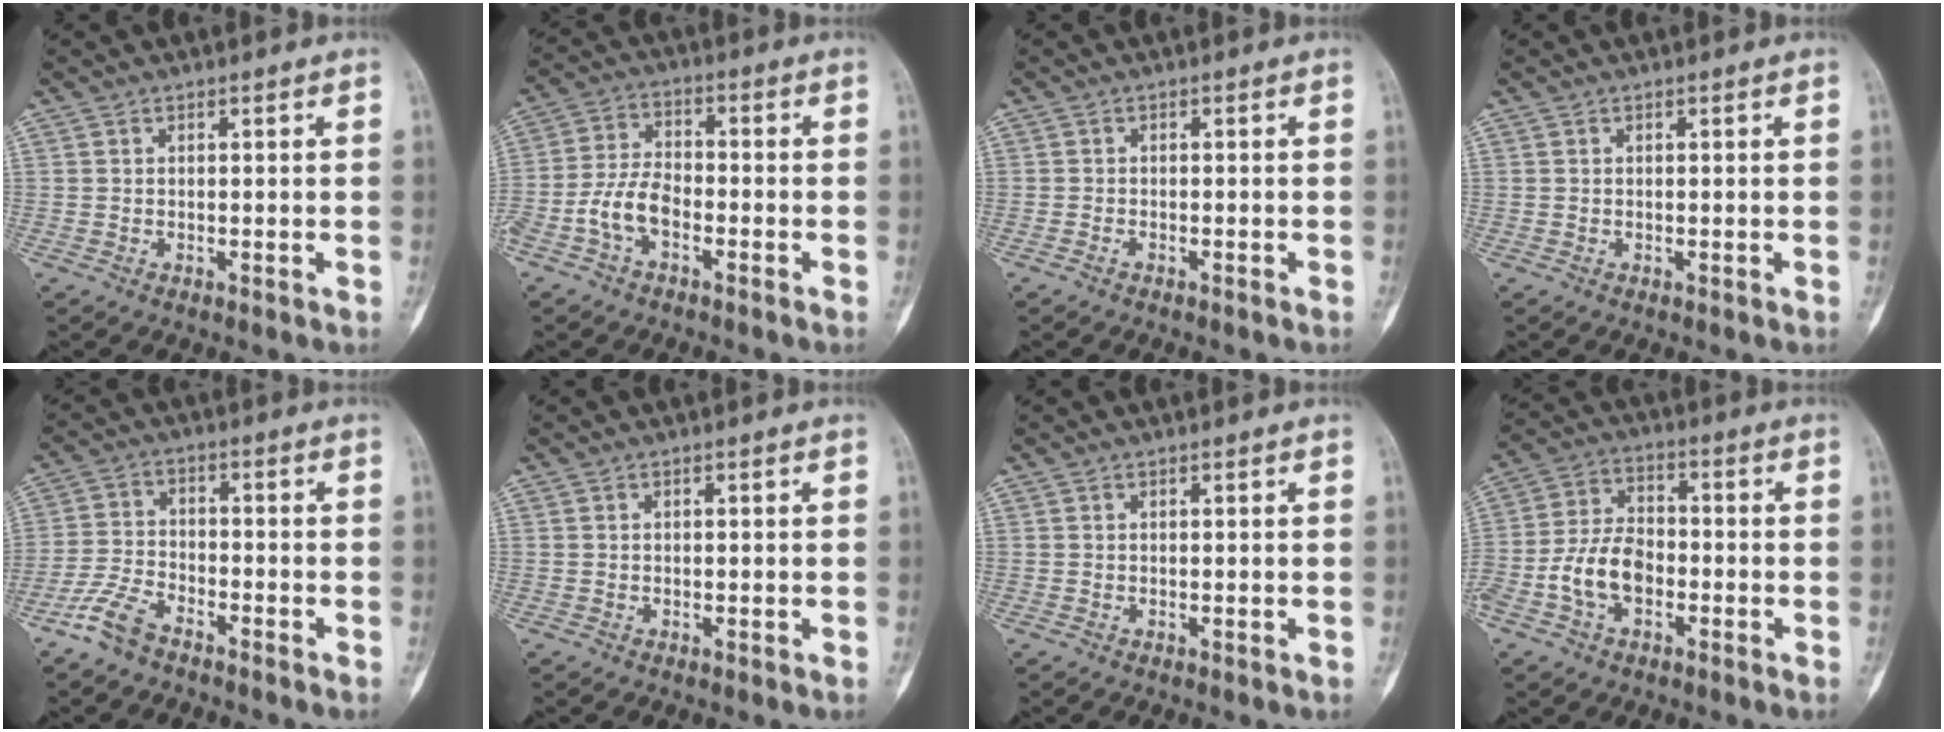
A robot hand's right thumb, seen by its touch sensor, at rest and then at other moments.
{"total": 7.1, "force": [-3.1, 4.0, 5.0], "torque": [-0.098, 0.031, -0.067]}
{"total": 0.7, "force": [-0.6, 0.2, 0.3], "torque": [-0.008, 0.000, -0.013]}
{"total": 0.0}
{"total": 5.9, "force": [-4.4, 2.5, 3.0], "torque": [-0.067, 0.020, -0.091]}
{"total": 0.0}
{"total": 0.0}
{"total": 9.8, "force": [-3.1, 6.3, 6.8], "torque": [-0.122, 0.036, -0.066]}